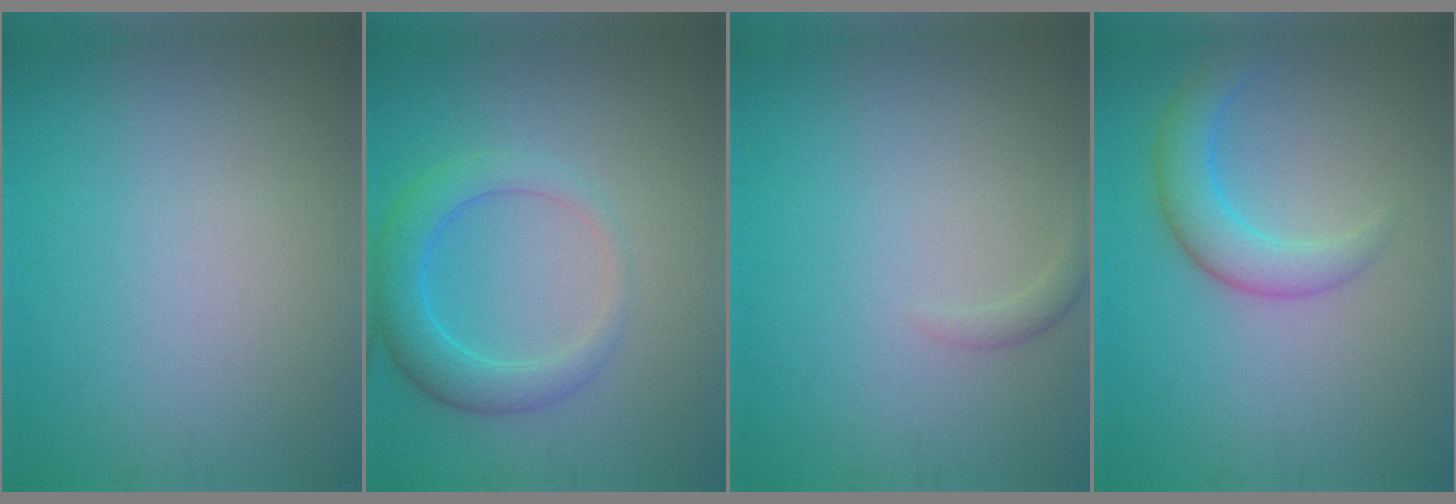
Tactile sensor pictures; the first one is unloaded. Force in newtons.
{"total": 3.8, "press": 3.7, "slide": 0.2}
{"total": 0.9, "press": 0.9, "slide": 0.1}
{"total": 3.4, "press": 3.4, "slide": 0.2}